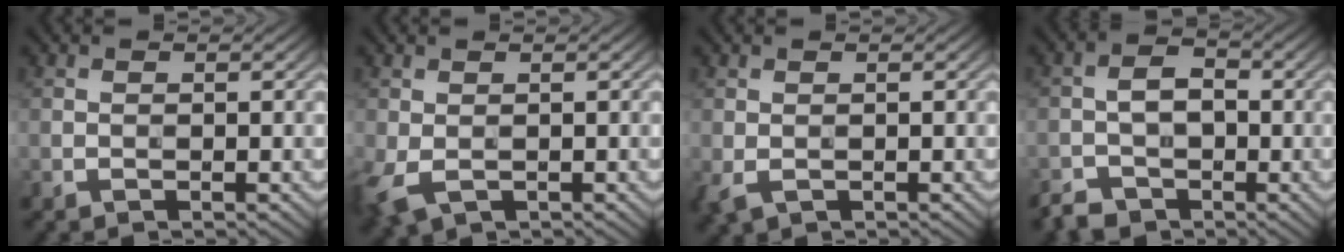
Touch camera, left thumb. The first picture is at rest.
{"total": 4.4, "force": [-1.5, 2.6, 3.2], "torque": [-0.095, -0.010, -0.027]}
{"total": 2.0, "force": [-0.5, 1.2, 1.5], "torque": [-0.045, -0.007, -0.009]}
{"total": 4.4, "force": [-2.5, 3.0, 2.0], "torque": [-0.034, -0.001, -0.055]}